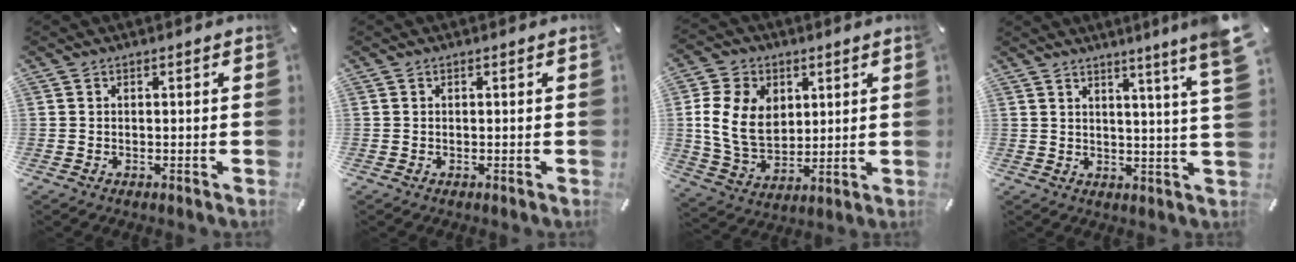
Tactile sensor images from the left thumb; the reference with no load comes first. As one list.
[{"total": 0.0}, {"total": 13.1, "force": [2.6, 10.3, 7.8], "torque": [-0.169, 0.006, 0.048]}, {"total": 8.3, "force": [5.2, -0.7, 6.5], "torque": [-0.097, -0.042, 0.078]}]